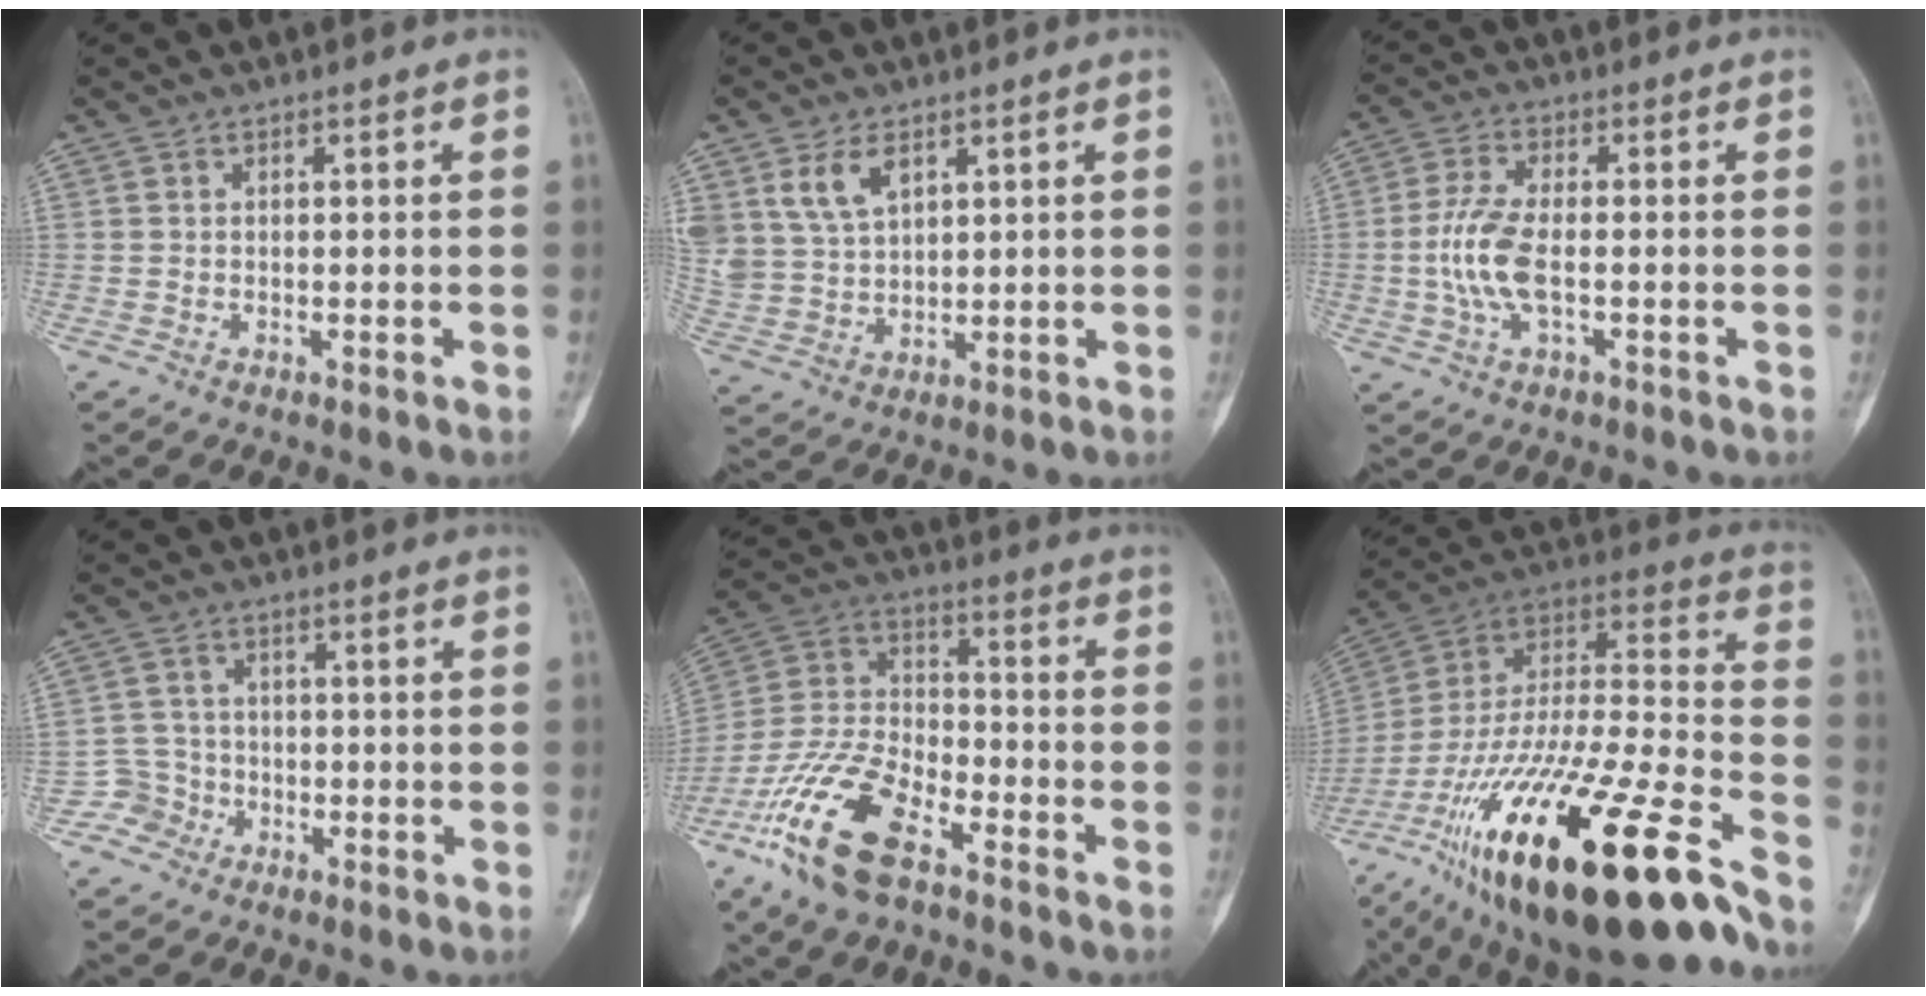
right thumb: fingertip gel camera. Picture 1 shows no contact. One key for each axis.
{"total": 8.6, "fx": 4.4, "fy": 5.2, "fz": 5.2, "tx": -0.095, "ty": -0.011, "tz": 0.101}
{"total": 8.4, "fx": -1.2, "fy": 3.5, "fz": 7.6, "tx": -0.179, "ty": 0.010, "tz": -0.022}
{"total": 4.1, "fx": -2.2, "fy": 3.4, "fz": -0.5, "tx": 0.034, "ty": 0.020, "tz": -0.046}
{"total": 17.7, "fx": -10.2, "fy": 7.6, "fz": 12.3, "tx": -0.254, "ty": 0.045, "tz": -0.203}
{"total": 38.0, "fx": -22.9, "fy": 9.7, "fz": 28.7, "tx": -0.479, "ty": 0.034, "tz": -0.390}